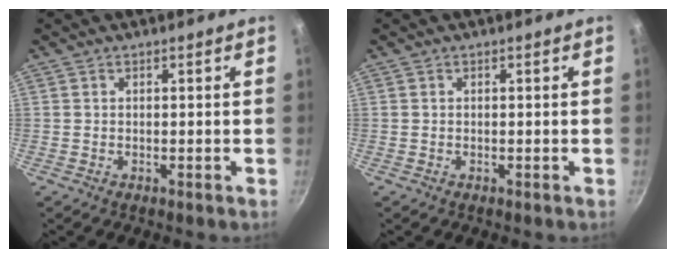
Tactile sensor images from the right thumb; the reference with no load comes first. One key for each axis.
{"total": 0.0}